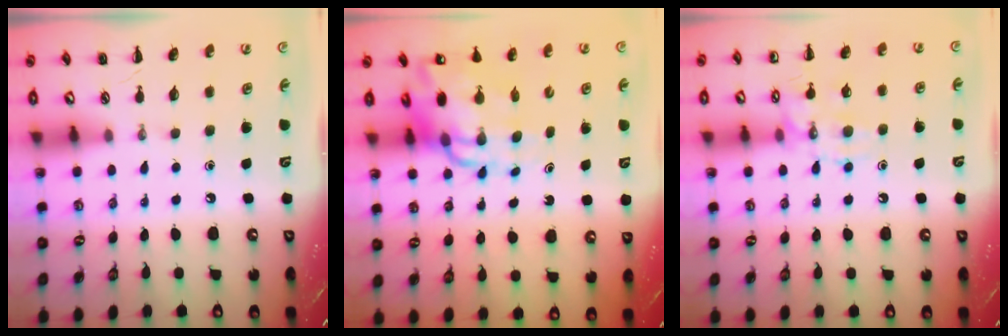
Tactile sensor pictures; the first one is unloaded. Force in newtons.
{"total": 13.0, "press": 12.4, "slide": 3.8}
{"total": 11.9, "press": 11.9, "slide": 0.6}